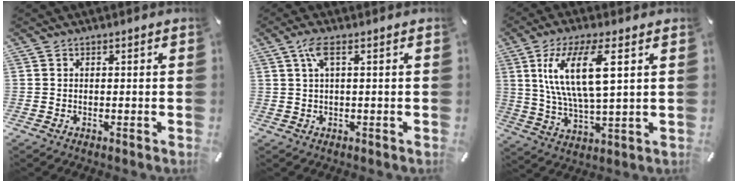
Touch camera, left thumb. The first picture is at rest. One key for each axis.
{"total": 4.0, "fx": 1.1, "fy": 0.8, "fz": 3.7, "tx": -0.075, "ty": 0.004, "tz": 0.018}
{"total": 14.5, "fx": 5.2, "fy": 4.6, "fz": 12.7, "tx": -0.268, "ty": -0.002, "tz": 0.082}